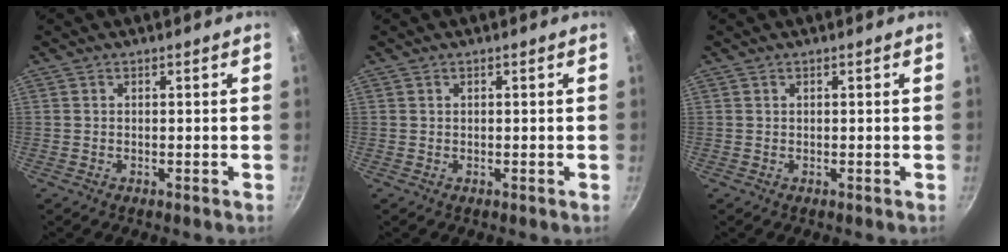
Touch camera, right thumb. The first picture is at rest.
{"total": 0.0}
{"total": 0.0}